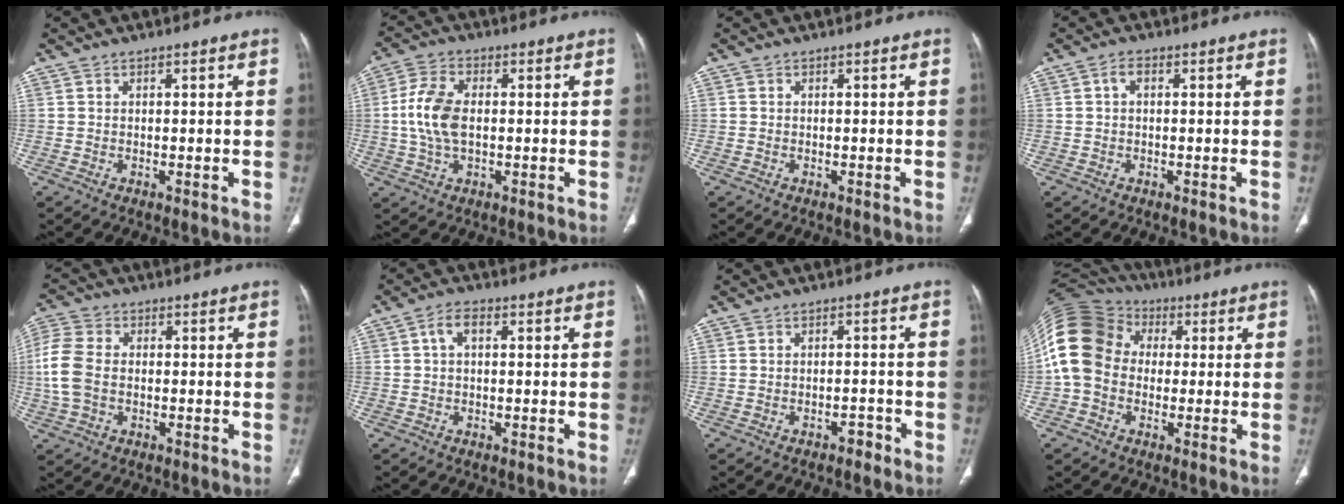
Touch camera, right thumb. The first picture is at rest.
{"total": 8.9, "force": [0.1, 5.0, 7.3], "torque": [-0.159, 0.011, 0.000]}
{"total": 0.0}
{"total": 1.7, "force": [0.2, 1.0, 1.3], "torque": [-0.023, 0.007, 0.000]}
{"total": 8.6, "force": [-0.6, 6.0, 6.2], "torque": [-0.155, 0.015, -0.017]}
{"total": 3.1, "force": [0.6, 1.8, 2.5], "torque": [-0.045, 0.012, 0.007]}
{"total": 1.8, "force": [-1.4, 0.9, 0.5], "torque": [-0.005, 0.013, -0.020]}
{"total": 15.7, "force": [0.6, 12.8, 9.2], "torque": [-0.188, 0.040, 0.001]}